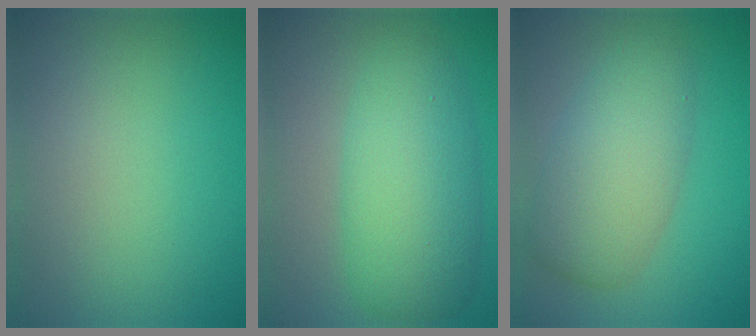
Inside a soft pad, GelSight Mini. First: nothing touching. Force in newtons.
{"total": 7.0, "press": 7.0, "slide": 0.1}
{"total": 5.8, "press": 5.7, "slide": 0.3}